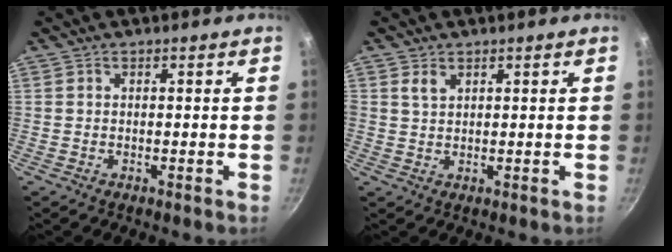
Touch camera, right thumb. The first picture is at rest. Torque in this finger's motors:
{"motor_torque": [-0.07, 0.09, 0.07, 0.02, 0.23]}